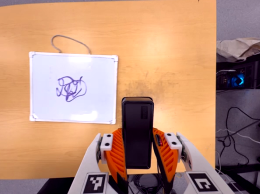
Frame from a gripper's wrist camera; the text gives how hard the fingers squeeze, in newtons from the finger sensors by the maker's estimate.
{"total": 4.3, "left": 3.0, "right": 5.7}